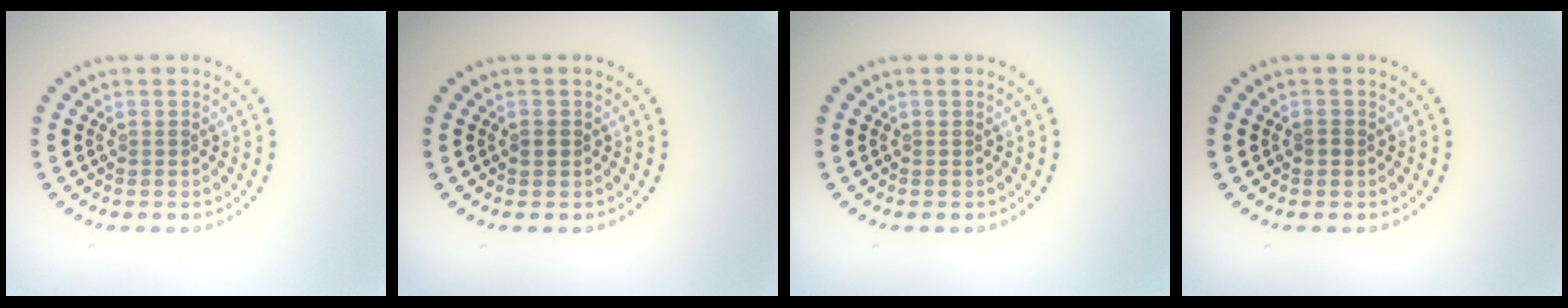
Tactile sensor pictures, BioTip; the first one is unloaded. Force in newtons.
{"total": 0.8, "press": 0.8, "slide": 0.1}
{"total": 0.0}
{"total": 0.8, "press": 0.7, "slide": 0.3}